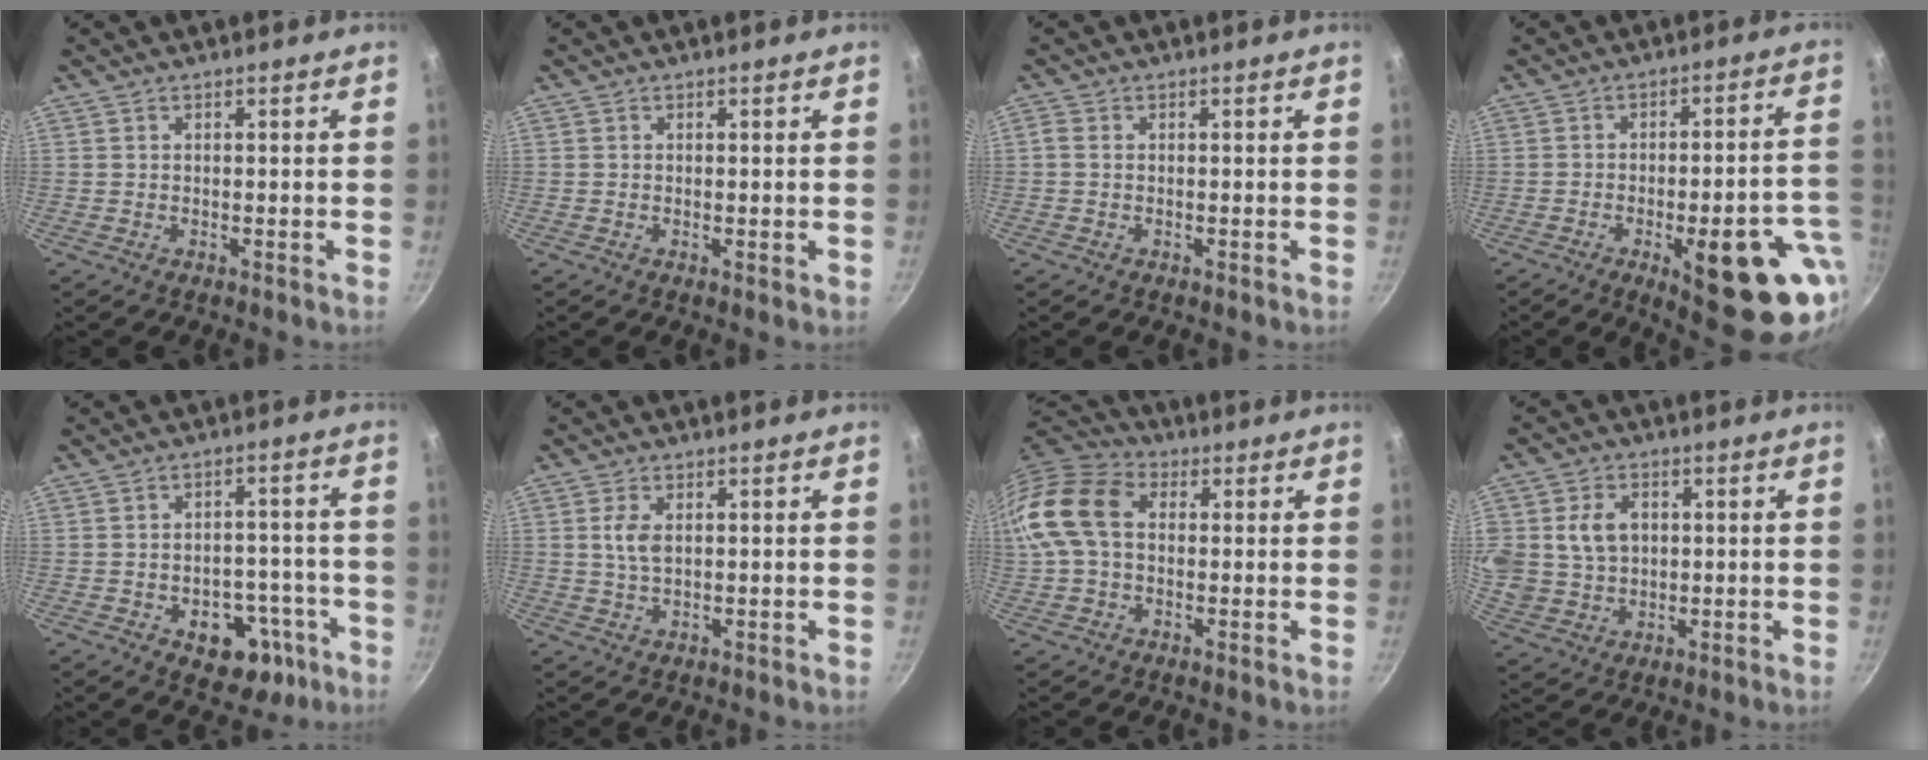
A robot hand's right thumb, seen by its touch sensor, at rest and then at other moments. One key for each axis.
{"total": 0.5, "fx": 0.0, "fy": 0.1, "fz": 0.5, "tx": -0.007, "ty": -0.002, "tz": -0.001}
{"total": 1.2, "fx": -0.1, "fy": 0.9, "fz": 0.8, "tx": -0.019, "ty": 0.003, "tz": -0.005}
{"total": 21.2, "fx": -7.7, "fy": 7.2, "fz": 18.4, "tx": -0.185, "ty": 0.020, "tz": -0.093}
{"total": 11.6, "fx": -5.0, "fy": 7.8, "fz": 7.0, "tx": -0.046, "ty": 0.034, "tz": -0.057}
{"total": 3.6, "fx": 0.7, "fy": 2.0, "fz": 3.0, "tx": -0.060, "ty": 0.001, "tz": 0.013}
{"total": 13.9, "fx": 1.4, "fy": 9.7, "fz": 9.9, "tx": -0.175, "ty": 0.027, "tz": 0.008}
{"total": 11.1, "fx": 1.8, "fy": 9.0, "fz": 6.2, "tx": -0.104, "ty": 0.001, "tz": 0.036}